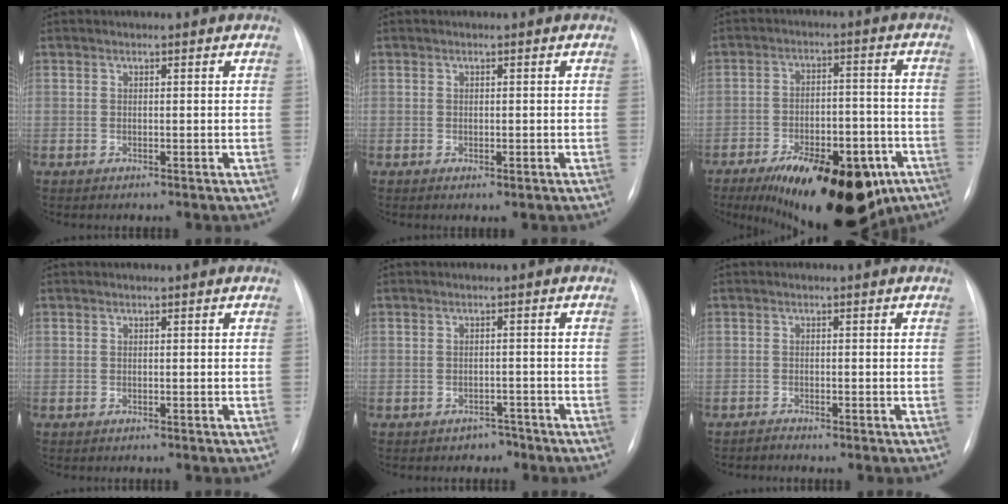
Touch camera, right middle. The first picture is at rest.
{"total": 0.8, "force": [0.0, 0.2, 0.7], "torque": [-0.009, -0.004, 0.001]}
{"total": 22.0, "force": [-13.2, 9.2, 15.1], "torque": [-0.183, 0.010, -0.186]}
{"total": 0.0}
{"total": 1.6, "force": [-1.3, 1.0, 0.0], "torque": [-0.003, 0.009, -0.017]}
{"total": 0.6, "force": [-0.6, -0.2, -0.2], "torque": [0.003, -0.006, -0.010]}